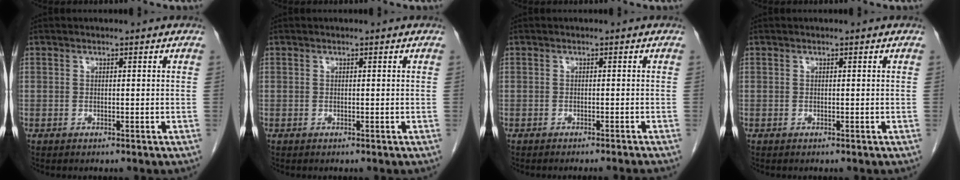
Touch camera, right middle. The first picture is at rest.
{"total": 0.0}
{"total": 4.1, "force": [-3.8, -0.8, 1.3], "torque": [-0.009, -0.005, -0.047]}
{"total": 0.0}